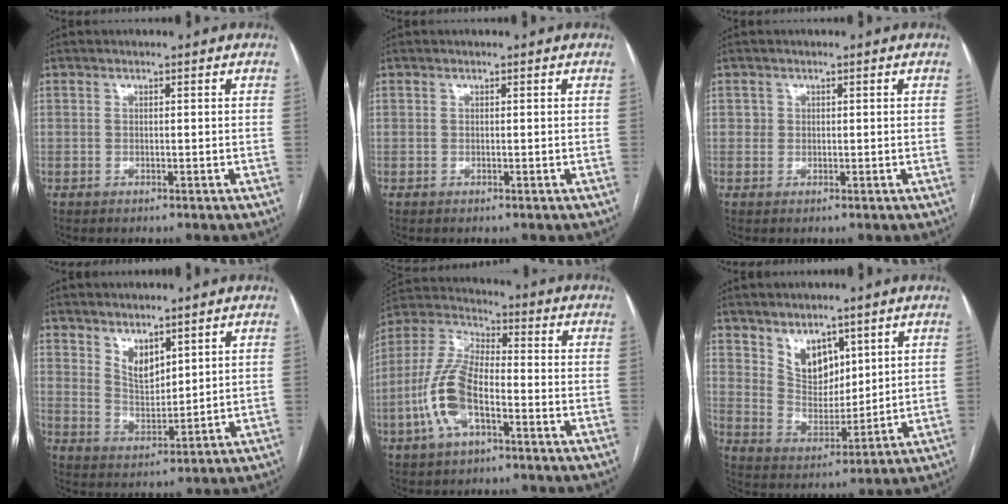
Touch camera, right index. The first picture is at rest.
{"total": 0.0}
{"total": 0.8, "force": [0.2, 0.8, 0.0], "torque": [0.007, 0.003, 0.000]}
{"total": 4.9, "force": [3.3, 2.2, 2.9], "torque": [-0.057, -0.006, 0.073]}
{"total": 11.9, "force": [-4.0, 4.7, 10.2], "torque": [-0.238, 0.011, -0.081]}
{"total": 7.4, "force": [4.6, 4.3, 3.8], "torque": [-0.071, -0.002, 0.099]}